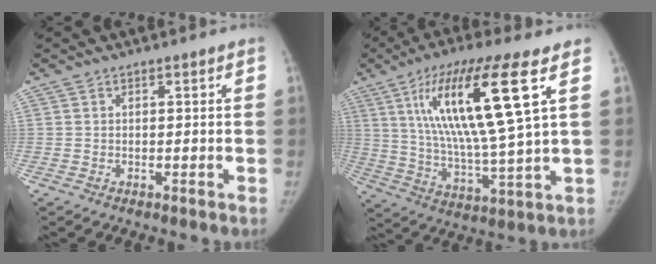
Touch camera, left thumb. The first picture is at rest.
{"total": 19.9, "force": [7.2, 2.6, 18.4], "torque": [-0.346, -0.026, 0.121]}